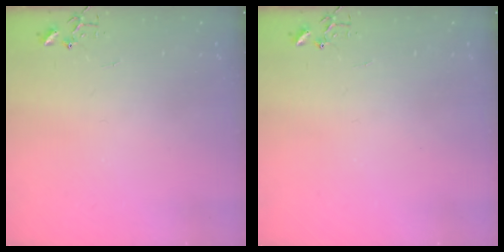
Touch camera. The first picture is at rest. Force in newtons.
{"total": 0.0}